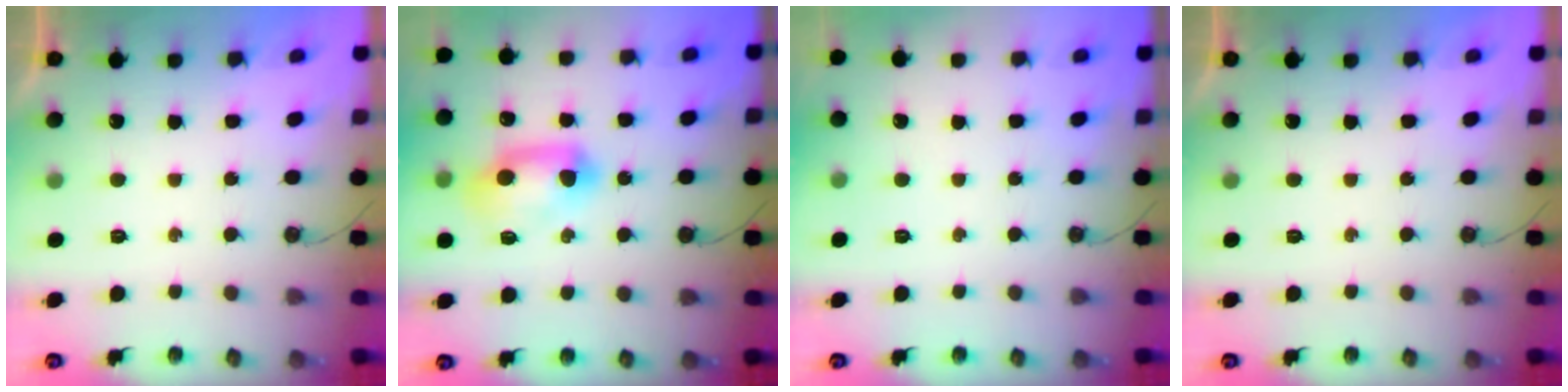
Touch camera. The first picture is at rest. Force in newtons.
{"total": 12.0, "press": 12.0, "slide": 1.2}
{"total": 0.0}
{"total": 0.0}